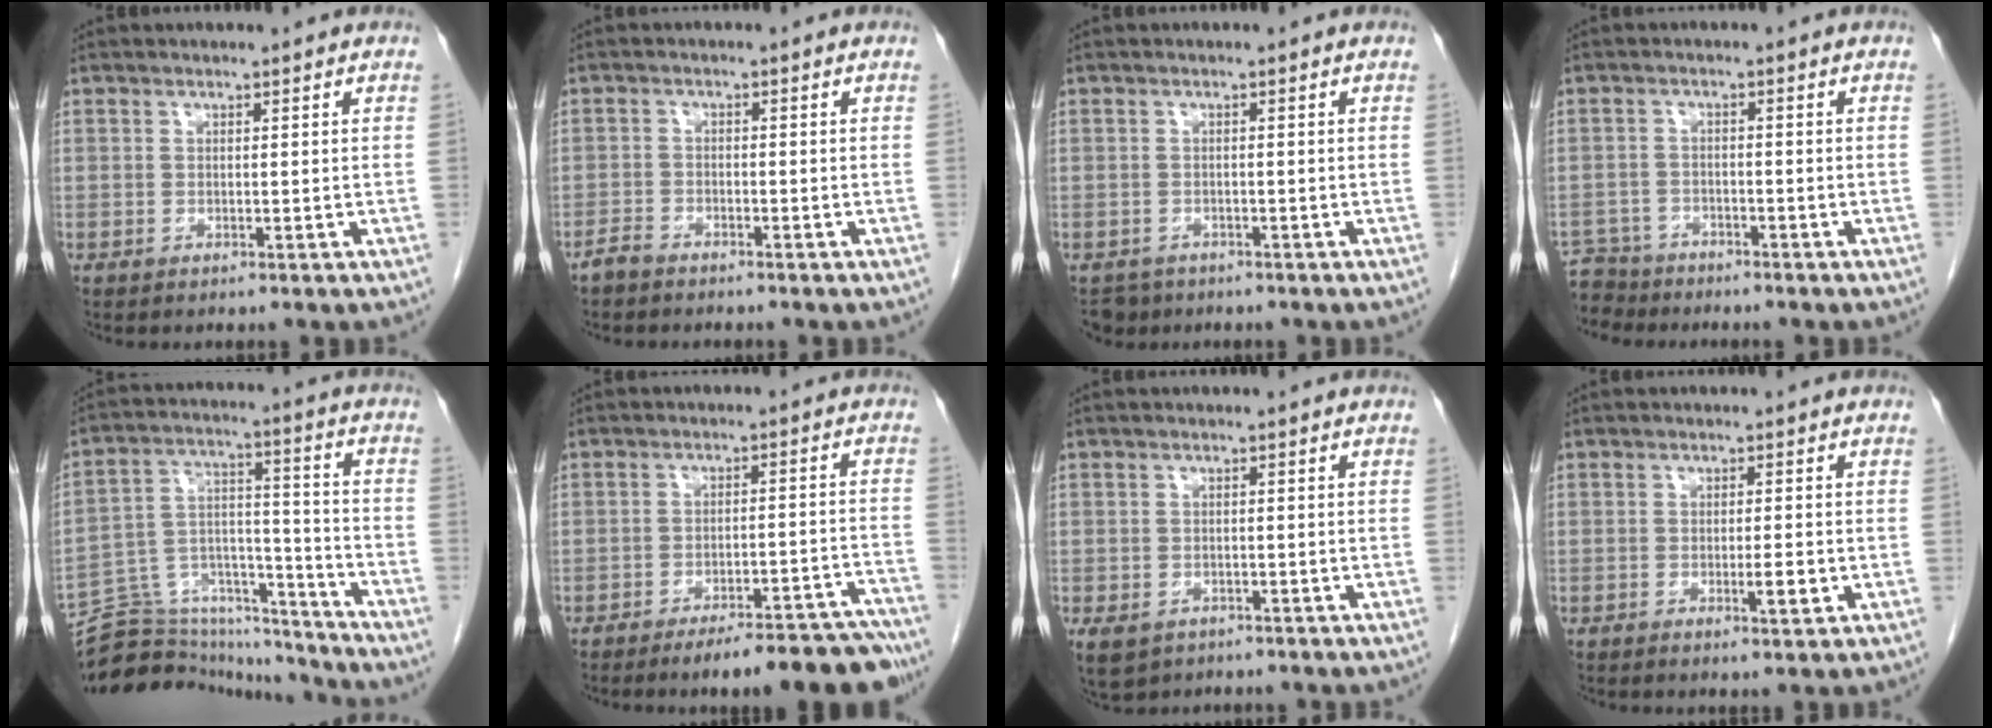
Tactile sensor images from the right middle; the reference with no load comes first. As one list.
[{"total": 2.1, "force": [-1.9, 0.8, 0.5], "torque": [-0.017, 0.000, -0.036]}, {"total": 2.7, "force": [-2.1, 1.8, 0.1], "torque": [-0.004, 0.001, -0.032]}, {"total": 5.4, "force": [-4.9, 2.1, -0.7], "torque": [0.014, -0.004, -0.093]}, {"total": 18.5, "force": [-17.8, 4.4, 2.7], "torque": [-0.056, 0.056, -0.275]}, {"total": 13.4, "force": [-11.7, 2.0, 6.2], "torque": [-0.041, 0.026, -0.152]}, {"total": 5.3, "force": [-3.2, 3.7, 2.1], "torque": [-0.040, -0.004, -0.042]}, {"total": 2.5, "force": [-0.7, 0.2, 2.4], "torque": [-0.042, -0.005, -0.008]}]